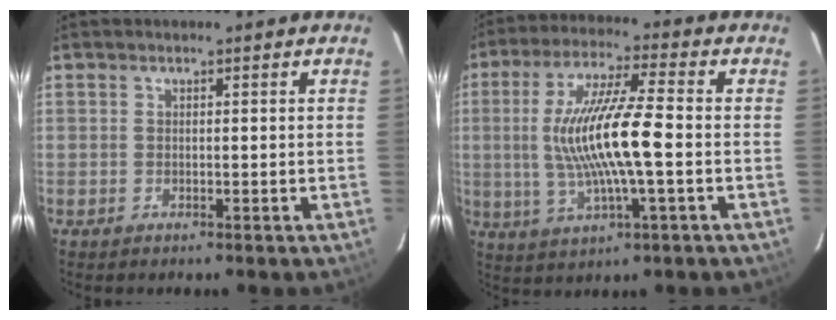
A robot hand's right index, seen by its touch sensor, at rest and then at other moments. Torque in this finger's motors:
{"motor_torque": [1.48, -0.66, 1.05, 0.21]}